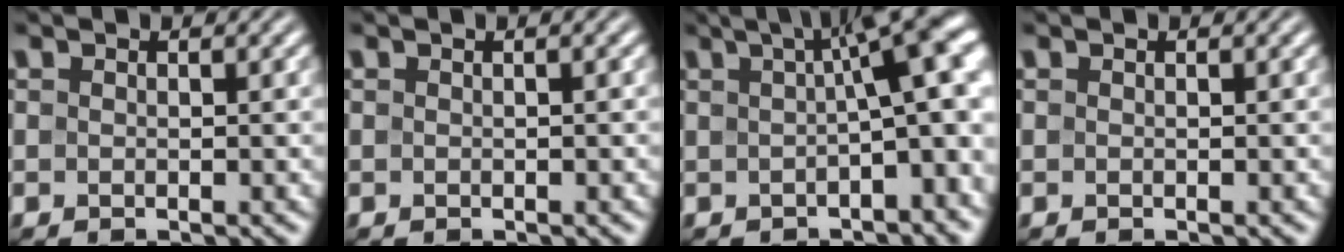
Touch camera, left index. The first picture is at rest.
{"total": 0.6, "force": [0.0, 0.1, 0.5], "torque": [-0.006, 0.005, 0.000]}
{"total": 9.5, "force": [1.3, 2.5, 9.1], "torque": [-0.101, 0.029, 0.011]}
{"total": 0.0}